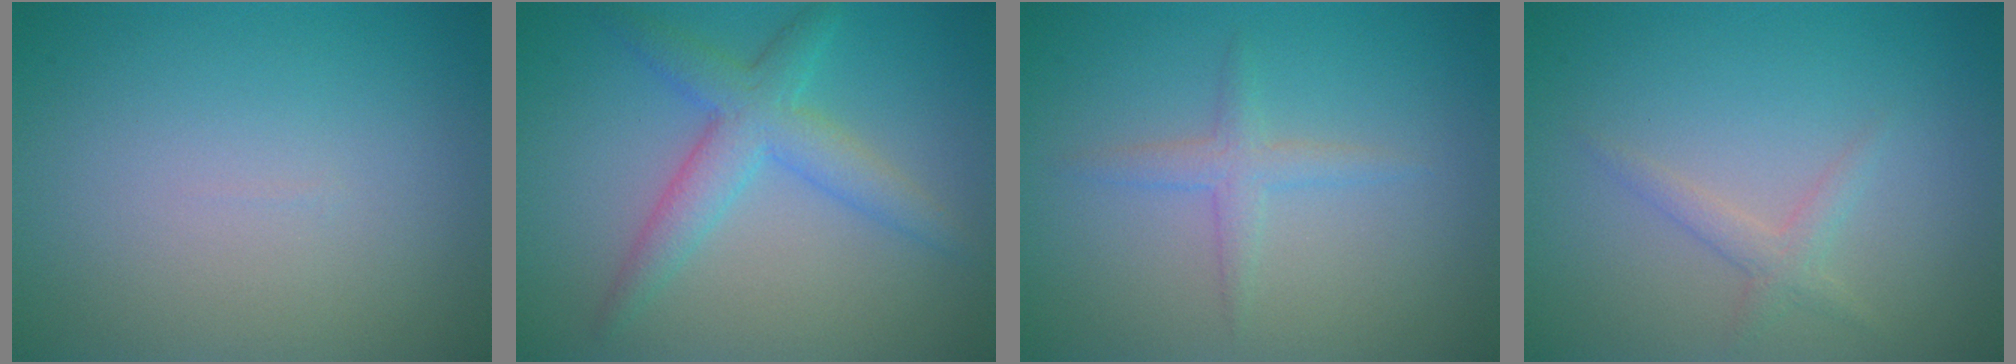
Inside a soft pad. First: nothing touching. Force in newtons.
{"total": 4.0, "press": 4.0, "slide": 0.1}
{"total": 1.7, "press": 1.7, "slide": 0.1}
{"total": 1.5, "press": 1.5, "slide": 0.1}